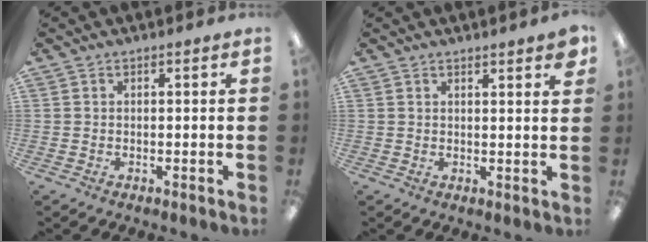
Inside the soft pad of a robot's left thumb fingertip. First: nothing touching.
{"total": 2.6, "force": [2.3, 0.0, 1.3], "torque": [-0.014, -0.014, 0.038]}